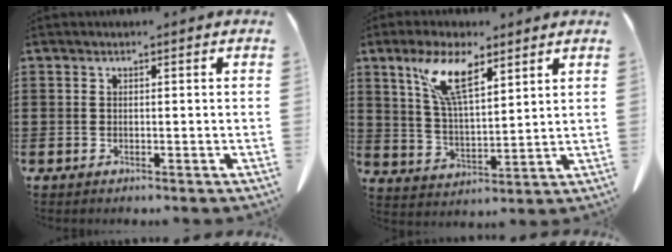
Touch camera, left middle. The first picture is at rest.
{"total": 9.9, "force": [6.0, 3.1, 7.2], "torque": [-0.154, -0.004, 0.108]}